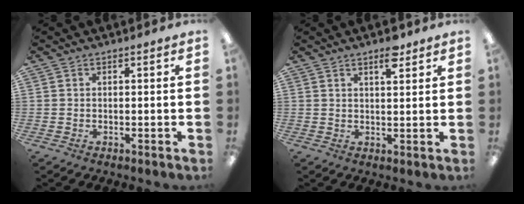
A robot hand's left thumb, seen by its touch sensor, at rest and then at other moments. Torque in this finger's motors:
{"motor_torque": [0.00, 0.00, -0.21, 0.09, 0.02]}